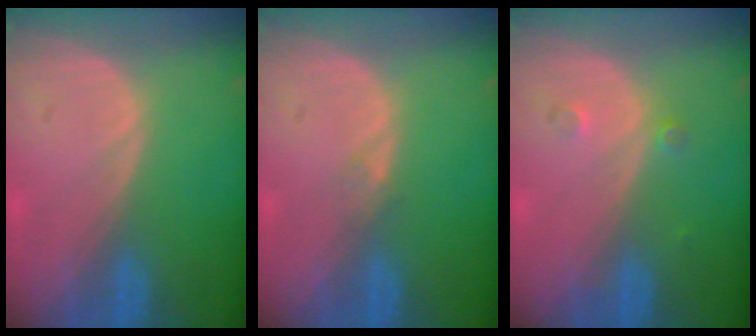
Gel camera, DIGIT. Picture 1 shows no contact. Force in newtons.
{"total": 0.8, "press": 0.8, "slide": 0.0}
{"total": 1.5, "press": 1.2, "slide": 0.8}